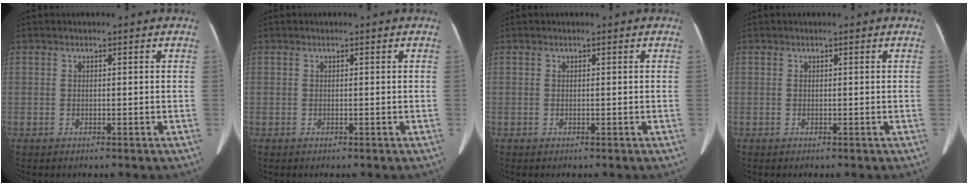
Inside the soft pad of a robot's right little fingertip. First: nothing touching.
{"total": 0.0}
{"total": 0.0}
{"total": 0.0}